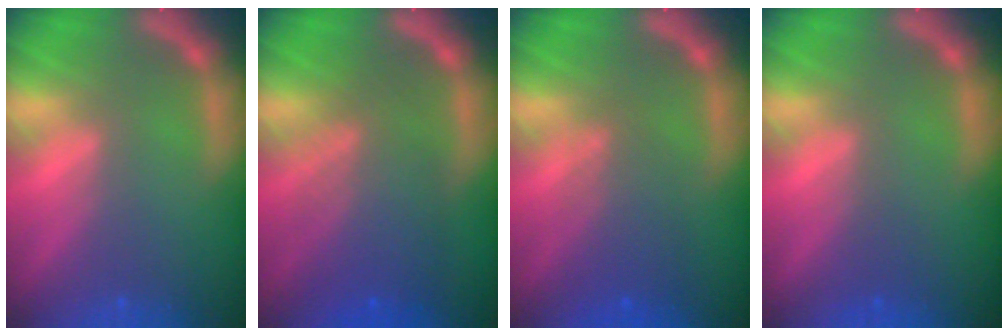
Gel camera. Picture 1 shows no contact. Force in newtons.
{"total": 7.1}
{"total": 4.1}
{"total": 1.0}